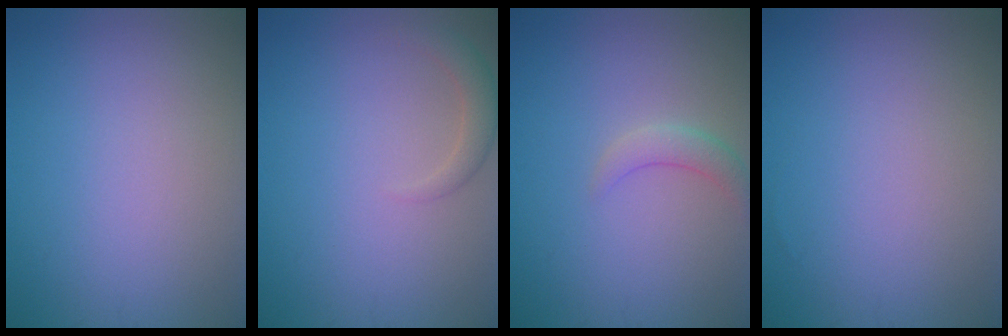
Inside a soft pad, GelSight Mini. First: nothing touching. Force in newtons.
{"total": 1.7, "press": 1.7, "slide": 0.1}
{"total": 1.8, "press": 1.8, "slide": 0.1}
{"total": 0.0}